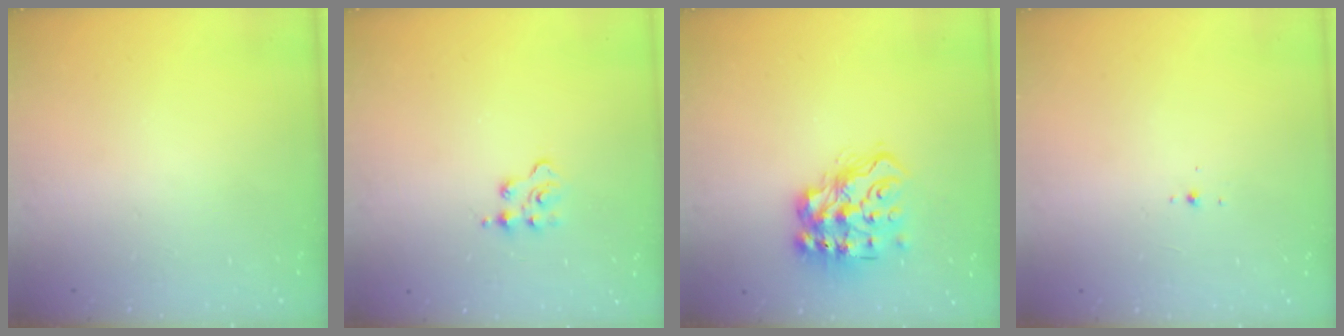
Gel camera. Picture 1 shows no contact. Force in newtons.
{"total": 2.4, "press": 2.3, "slide": 0.5}
{"total": 14.9, "press": 14.8, "slide": 1.2}
{"total": 2.8, "press": 2.8, "slide": 0.7}